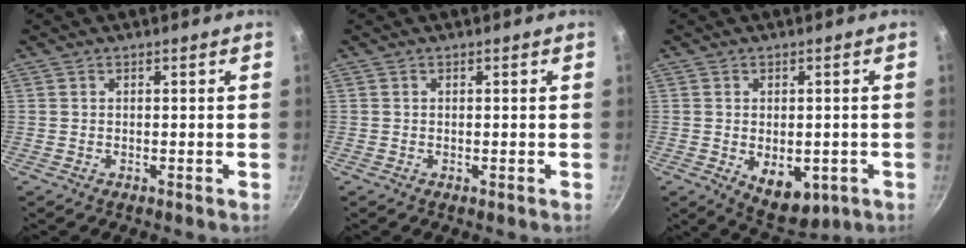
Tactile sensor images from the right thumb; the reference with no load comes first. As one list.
[{"total": 0.0}, {"total": 8.4, "force": [-1.9, 5.2, 6.3], "torque": [-0.064, -0.006, -0.010]}]